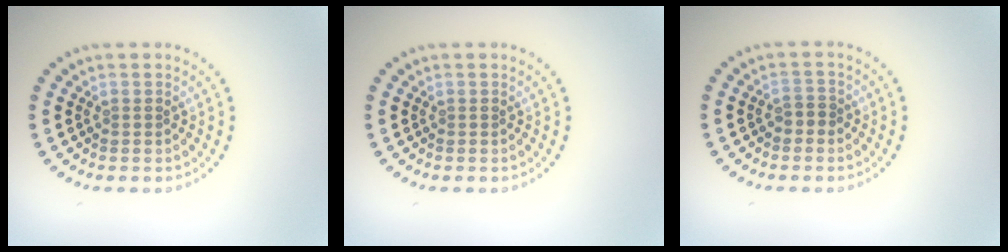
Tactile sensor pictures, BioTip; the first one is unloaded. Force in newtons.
{"total": 0.0}
{"total": 1.2, "press": 1.0, "slide": 0.7}